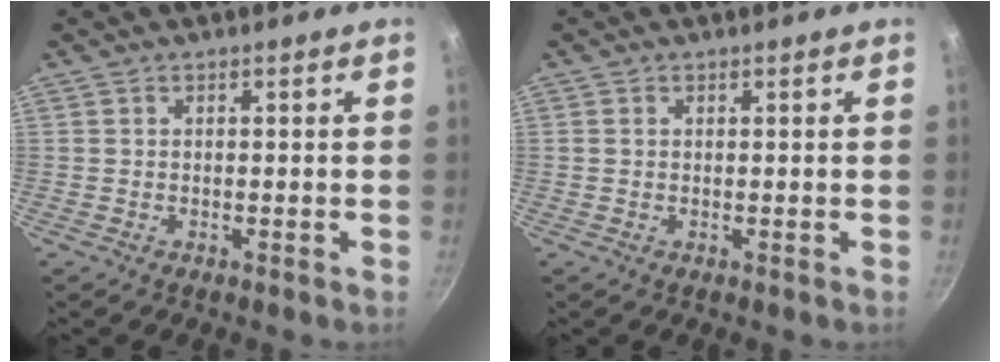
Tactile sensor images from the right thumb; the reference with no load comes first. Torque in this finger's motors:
{"motor_torque": [-0.04, -0.26, -0.19, -0.40, -0.02]}